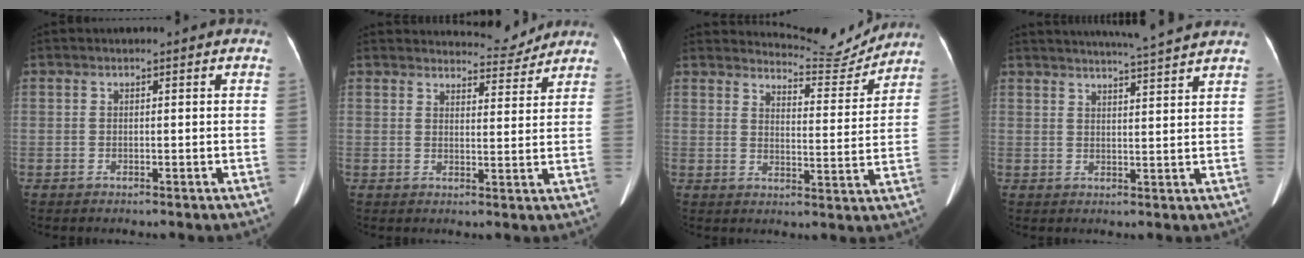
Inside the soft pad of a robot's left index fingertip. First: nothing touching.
{"total": 5.7, "force": [5.6, 0.9, 0.1], "torque": [0.001, -0.007, 0.070]}
{"total": 8.7, "force": [8.7, 0.4, -0.3], "torque": [0.002, -0.020, 0.118]}
{"total": 9.7, "force": [8.9, -1.1, 3.6], "torque": [-0.056, 0.007, 0.116]}